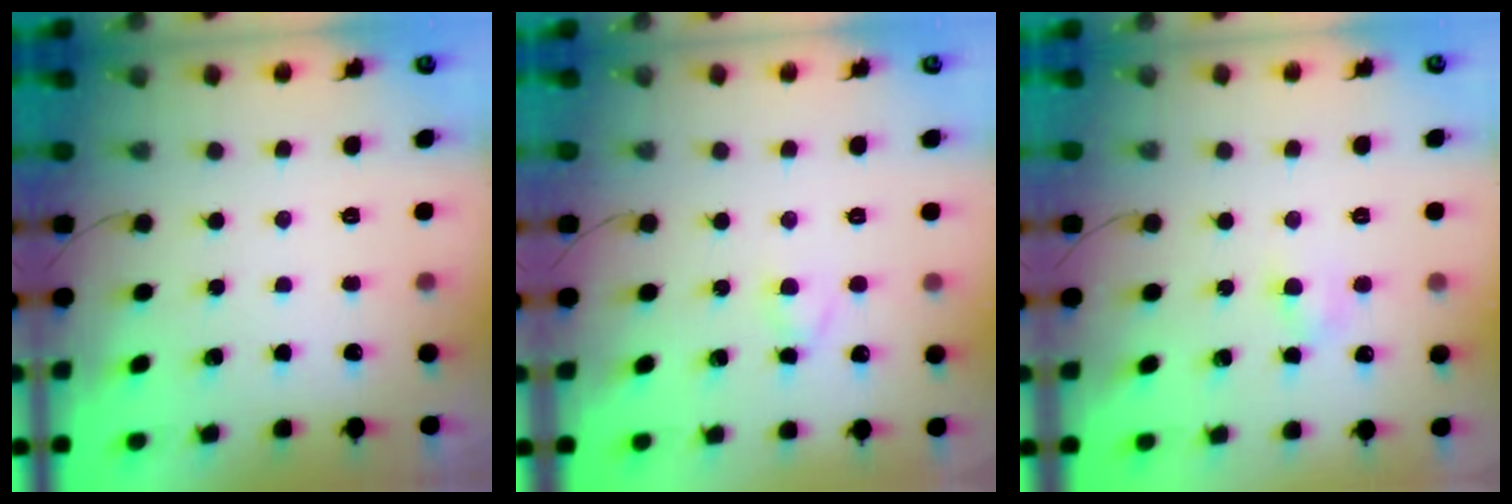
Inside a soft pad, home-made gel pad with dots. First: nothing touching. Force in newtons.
{"total": 2.4, "press": 2.2, "slide": 1.0}
{"total": 3.7, "press": 3.4, "slide": 1.4}